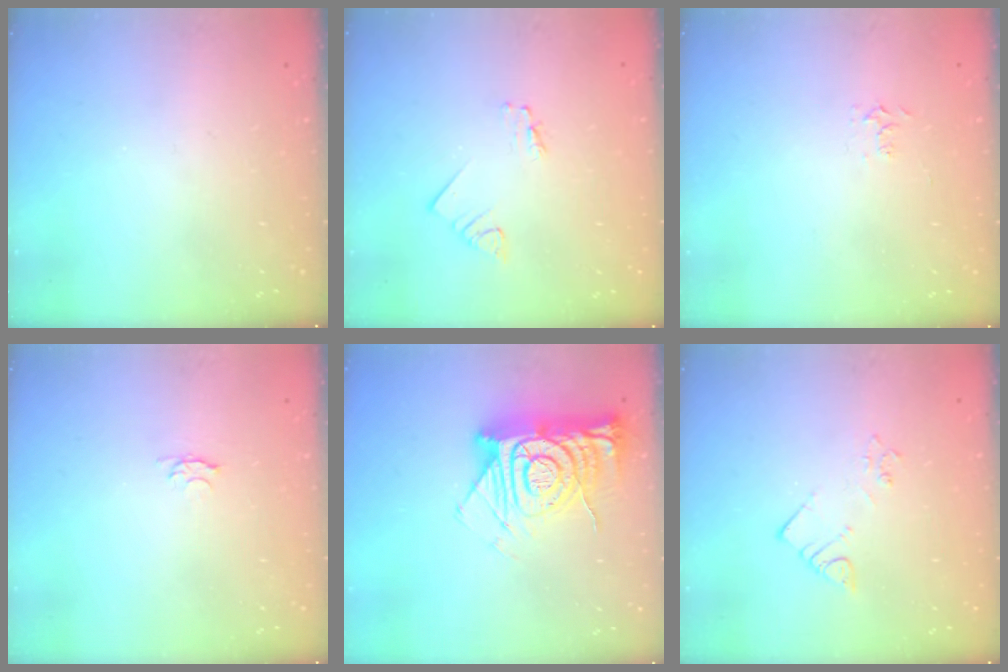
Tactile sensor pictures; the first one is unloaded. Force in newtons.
{"total": 1.4, "press": 1.4, "slide": 0.1}
{"total": 4.5, "press": 4.5, "slide": 0.8}
{"total": 3.3, "press": 3.3, "slide": 0.5}
{"total": 16.4, "press": 16.4, "slide": 1.4}
{"total": 3.7, "press": 3.7, "slide": 0.5}